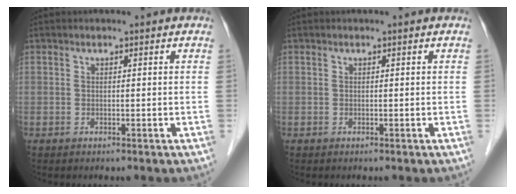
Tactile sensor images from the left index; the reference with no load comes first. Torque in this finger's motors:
{"motor_torque": [0.00, 0.00, 0.01, 0.00]}